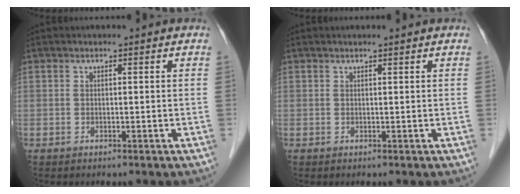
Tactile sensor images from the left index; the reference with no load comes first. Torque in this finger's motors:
{"motor_torque": [0.17, -0.08, 0.06, 0.01]}